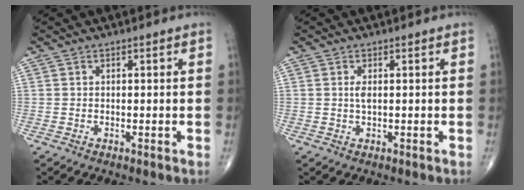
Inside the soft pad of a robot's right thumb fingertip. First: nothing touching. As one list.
[{"total": 1.4, "force": [0.2, 0.4, 1.3], "torque": [-0.031, -0.002, 0.006]}]